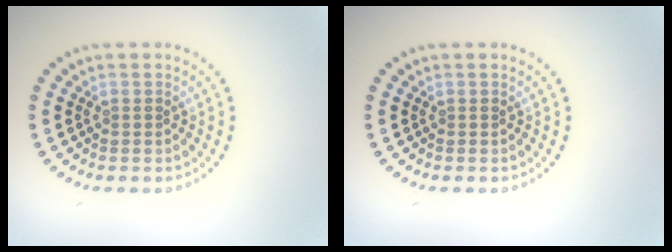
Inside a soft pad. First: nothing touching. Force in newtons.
{"total": 0.0}